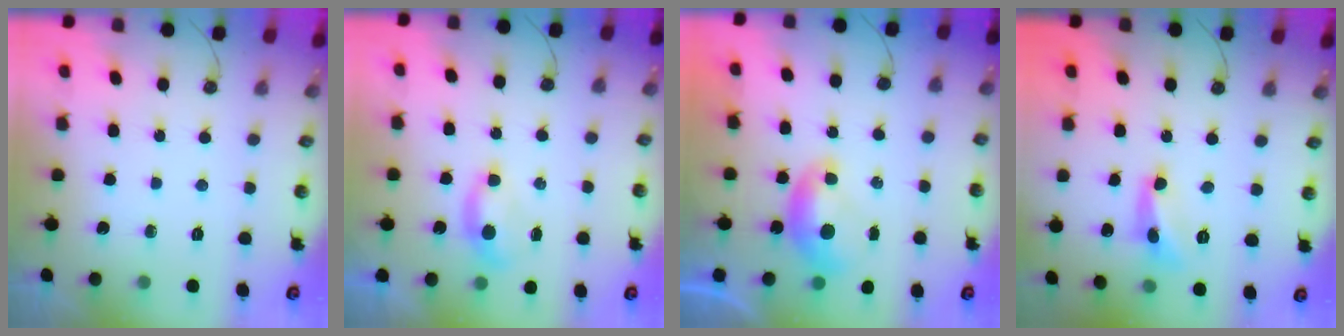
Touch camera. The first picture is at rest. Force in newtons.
{"total": 0.7, "press": 0.5, "slide": 0.5}
{"total": 0.0}
{"total": 5.7, "press": 5.7, "slide": 0.3}